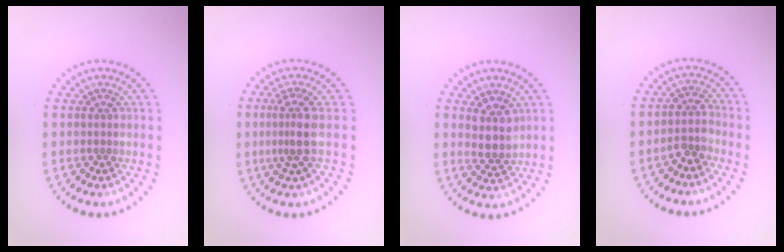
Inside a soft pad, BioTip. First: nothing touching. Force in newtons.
{"total": 2.6, "press": 1.9, "slide": 1.8}
{"total": 2.9, "press": 2.4, "slide": 1.5}
{"total": 2.2, "press": 1.8, "slide": 1.3}